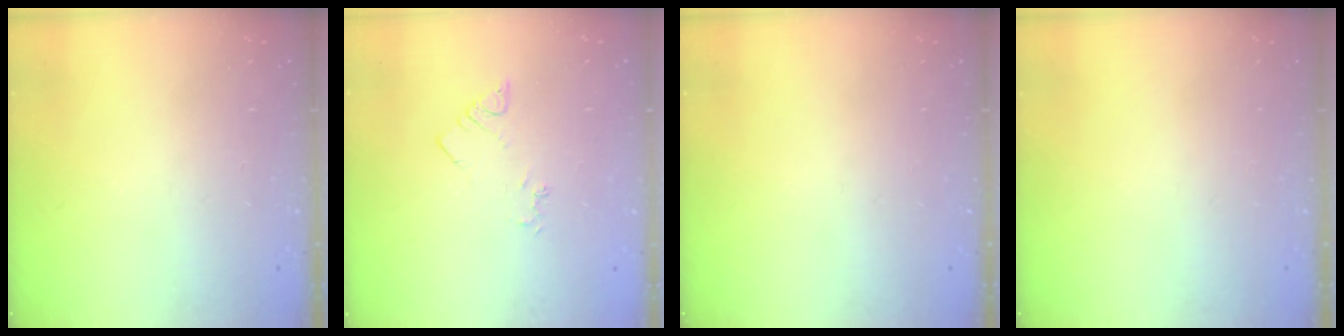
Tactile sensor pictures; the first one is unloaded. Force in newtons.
{"total": 2.3, "press": 2.3, "slide": 0.3}
{"total": 0.0}
{"total": 0.0}